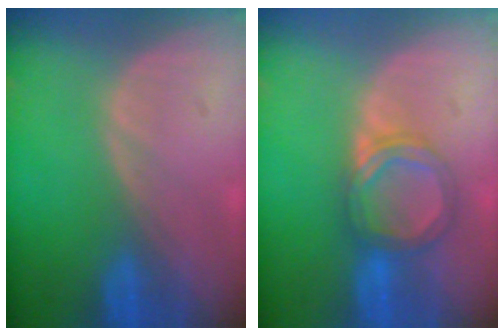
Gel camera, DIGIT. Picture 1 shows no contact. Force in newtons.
{"total": 5.3, "press": 5.2, "slide": 0.4}